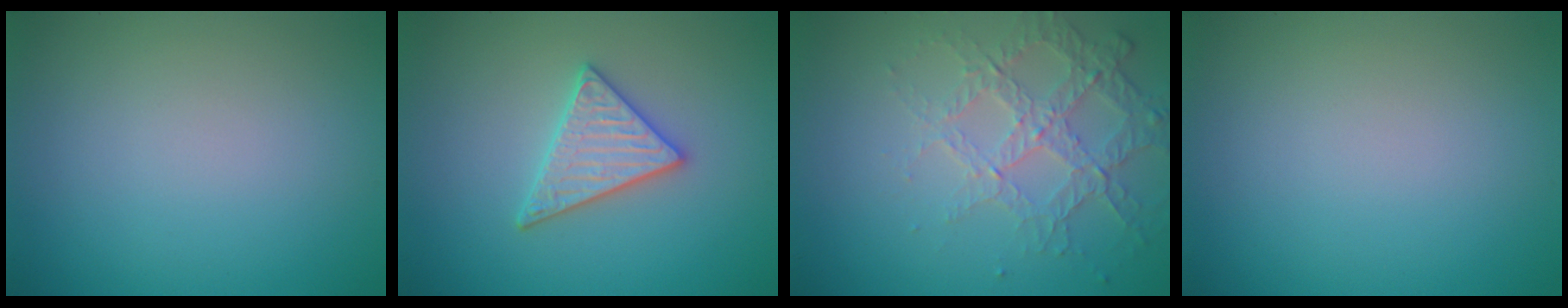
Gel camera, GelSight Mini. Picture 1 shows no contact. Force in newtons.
{"total": 3.0, "press": 3.0, "slide": 0.5}
{"total": 4.2, "press": 3.0, "slide": 2.9}
{"total": 0.0}